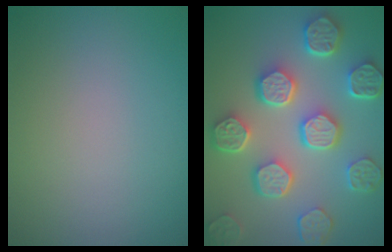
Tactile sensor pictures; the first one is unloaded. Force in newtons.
{"total": 8.5, "press": 6.6, "slide": 5.3}